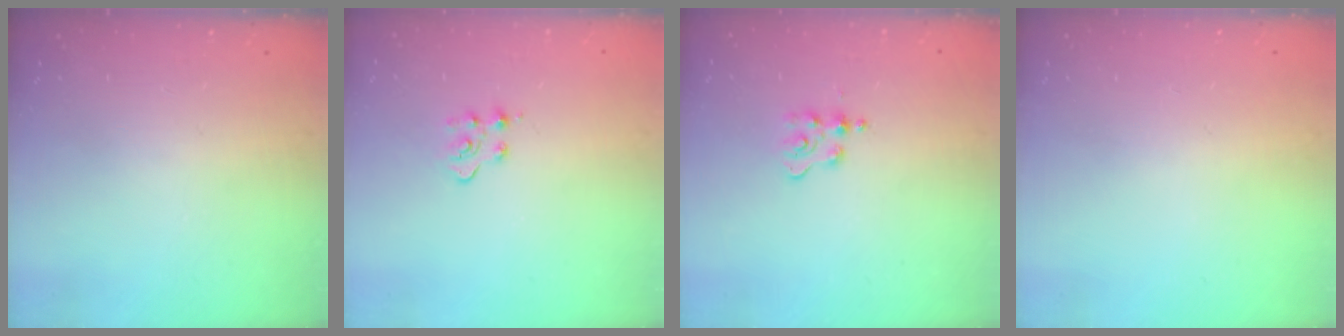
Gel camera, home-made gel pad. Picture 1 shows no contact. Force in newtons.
{"total": 3.9, "press": 3.8, "slide": 0.4}
{"total": 2.3, "press": 2.3, "slide": 0.4}
{"total": 0.6, "press": 0.5, "slide": 0.2}